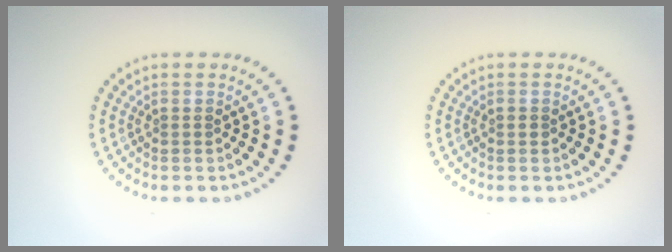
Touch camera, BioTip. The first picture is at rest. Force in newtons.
{"total": 0.6, "press": 0.6, "slide": 0.1}